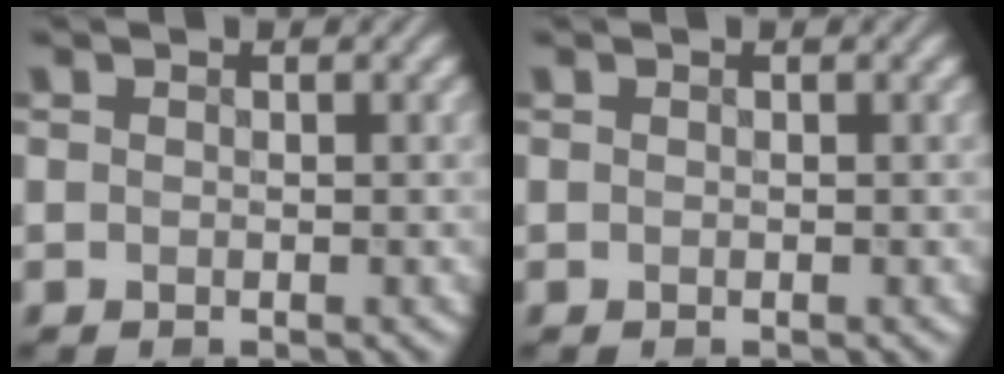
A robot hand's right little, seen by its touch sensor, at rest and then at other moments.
{"total": 0.0}